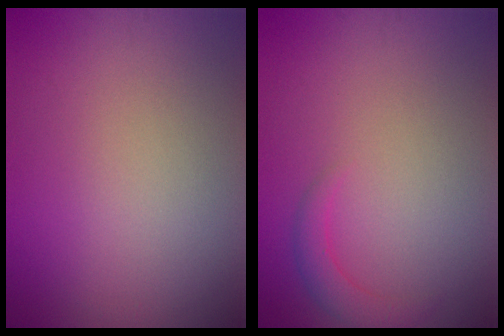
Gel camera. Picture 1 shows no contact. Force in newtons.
{"total": 1.8, "press": 1.8, "slide": 0.2}